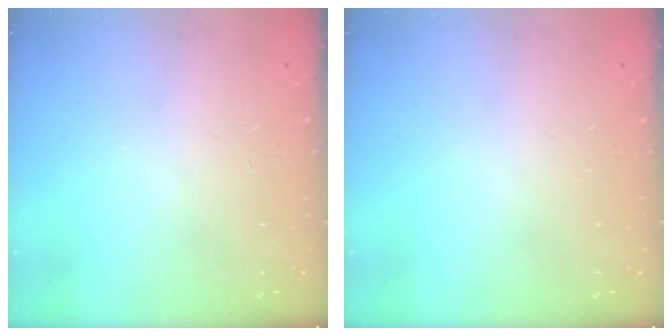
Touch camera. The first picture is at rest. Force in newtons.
{"total": 0.0}